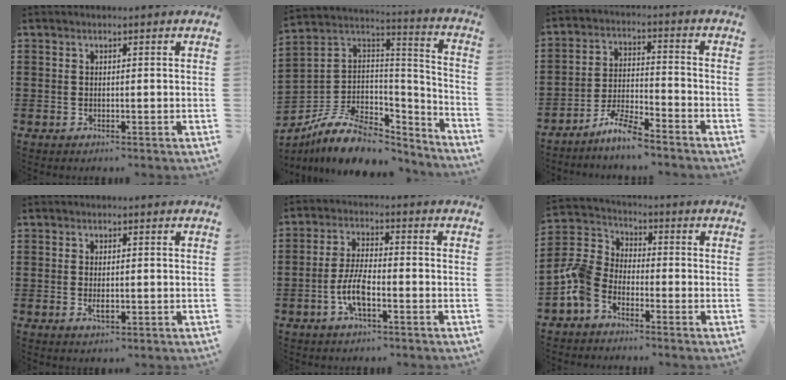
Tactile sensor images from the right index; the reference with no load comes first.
{"total": 10.6, "force": [-6.9, 6.0, 5.3], "torque": [-0.114, 0.021, -0.125]}
{"total": 6.2, "force": [-5.6, 0.4, 2.7], "torque": [-0.068, -0.005, -0.109]}
{"total": 2.1, "force": [-0.3, 0.8, 1.9], "torque": [-0.036, -0.002, -0.005]}
{"total": 6.1, "force": [-2.3, 1.9, 5.3], "torque": [-0.130, -0.009, -0.052]}
{"total": 5.9, "force": [-3.7, 3.9, 2.5], "torque": [-0.090, -0.002, -0.085]}